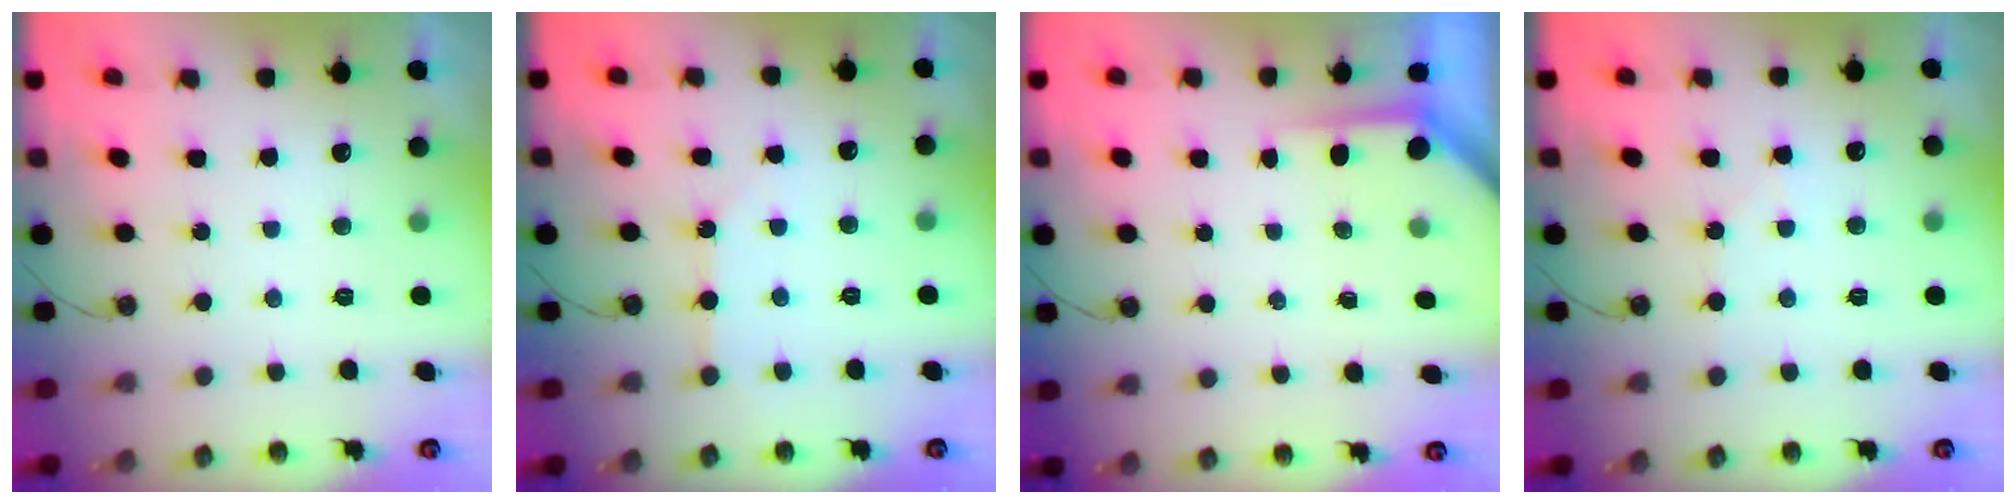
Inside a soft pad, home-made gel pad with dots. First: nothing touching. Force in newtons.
{"total": 3.3, "press": 3.3, "slide": 0.6}
{"total": 3.6, "press": 3.6, "slide": 0.3}
{"total": 4.2, "press": 4.1, "slide": 0.8}